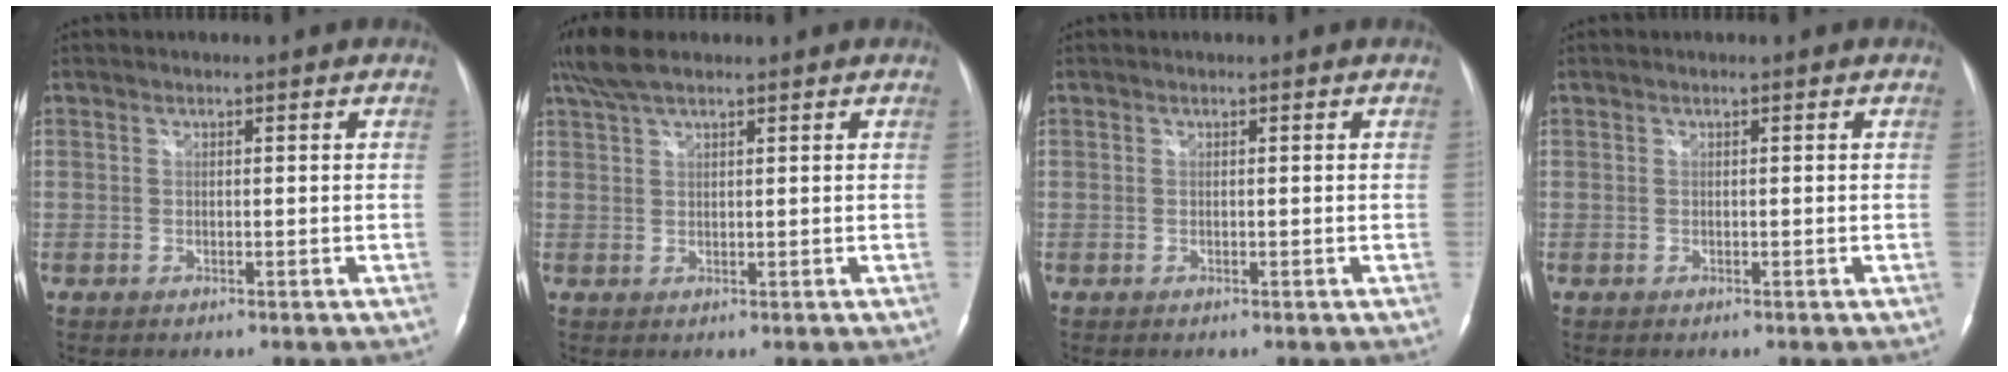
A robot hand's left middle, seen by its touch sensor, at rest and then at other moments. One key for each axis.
{"total": 5.3, "fx": 4.1, "fy": 1.3, "fz": 3.1, "tx": -0.074, "ty": 0.023, "tz": 0.084}
{"total": 0.0}
{"total": 0.0}